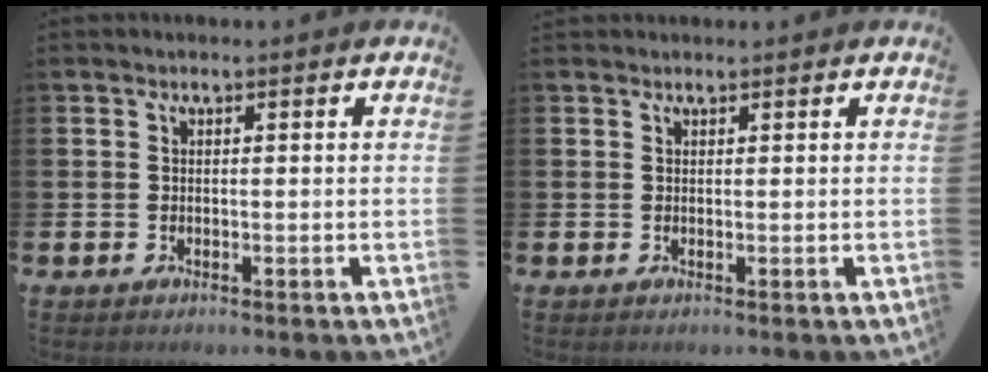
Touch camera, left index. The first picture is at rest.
{"total": 0.6, "force": [0.6, 0.2, -0.1], "torque": [0.010, -0.004, 0.010]}